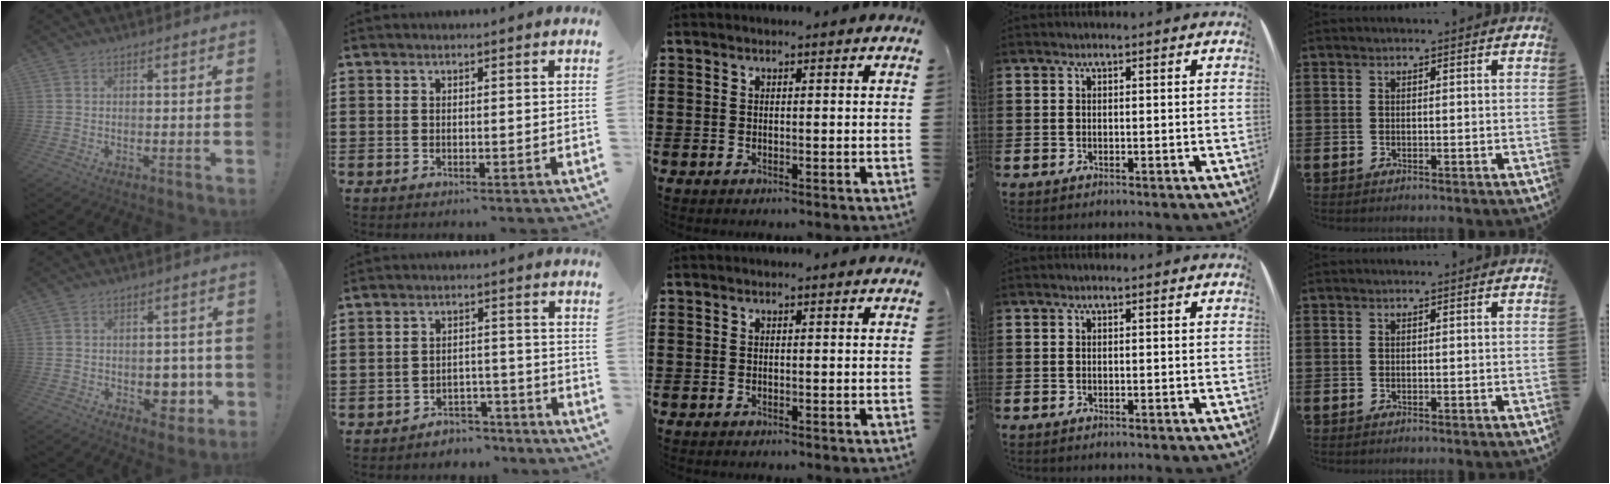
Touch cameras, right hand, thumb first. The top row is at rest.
{"thumb": {"total": 7.6, "force": [-1.6, 5.9, 4.6], "torque": [-0.032, 0.009, -0.019]}, "index": {"total": 3.4, "force": [-3.2, 1.0, 0.2], "torque": [-0.009, 0.005, -0.067]}}